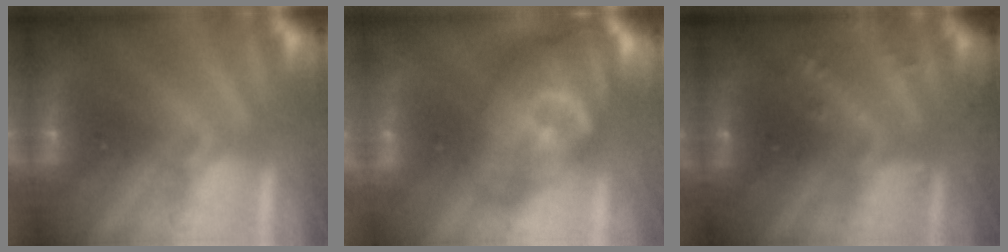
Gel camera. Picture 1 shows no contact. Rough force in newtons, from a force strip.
{"total": 4.6}
{"total": 2.9}